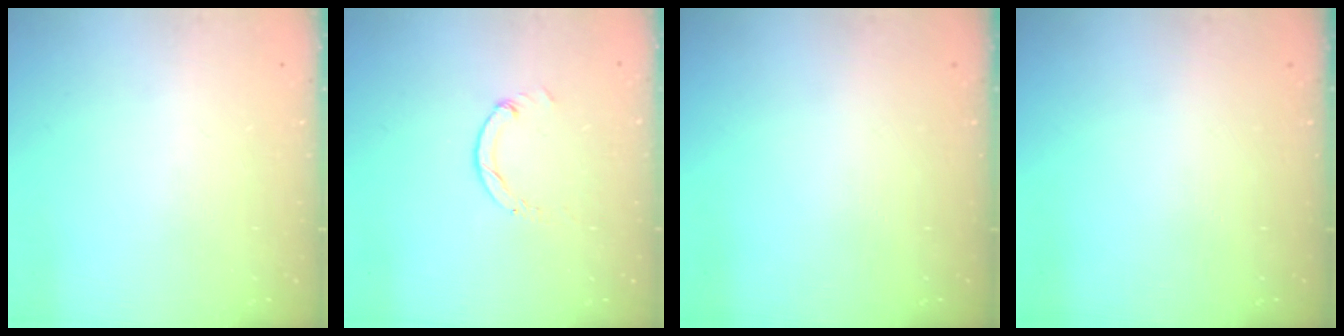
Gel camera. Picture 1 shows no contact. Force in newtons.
{"total": 1.3, "press": 1.2, "slide": 0.2}
{"total": 0.0}
{"total": 0.0}